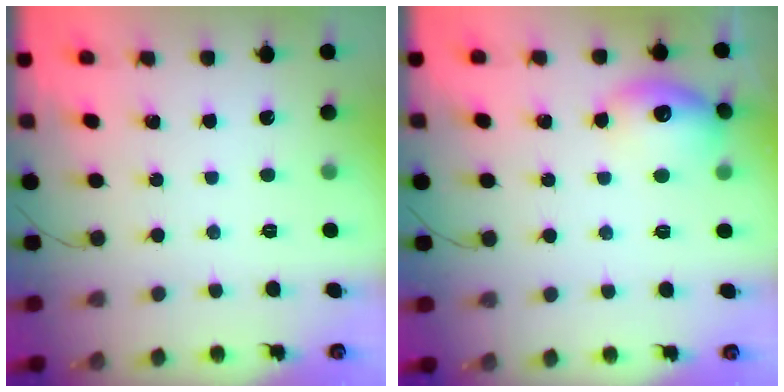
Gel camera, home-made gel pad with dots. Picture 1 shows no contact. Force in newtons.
{"total": 13.3, "press": 13.3, "slide": 0.9}